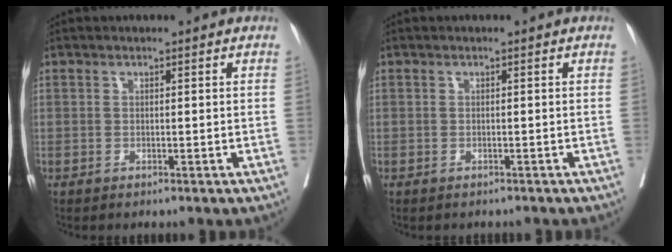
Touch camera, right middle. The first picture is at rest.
{"total": 1.3, "force": [-1.2, 0.4, 0.3], "torque": [-0.008, -0.001, -0.015]}